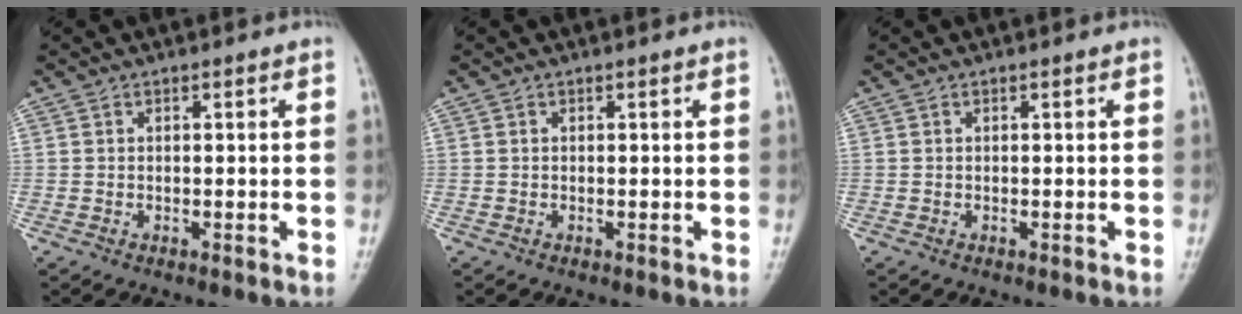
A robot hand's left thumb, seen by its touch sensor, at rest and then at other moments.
{"total": 0.0}
{"total": 0.0}